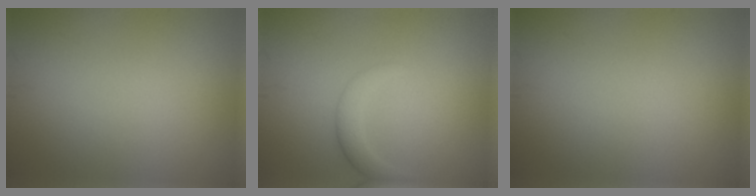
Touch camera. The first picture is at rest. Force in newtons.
{"total": 2.0, "press": 2.0, "slide": 0.1}
{"total": 0.0}